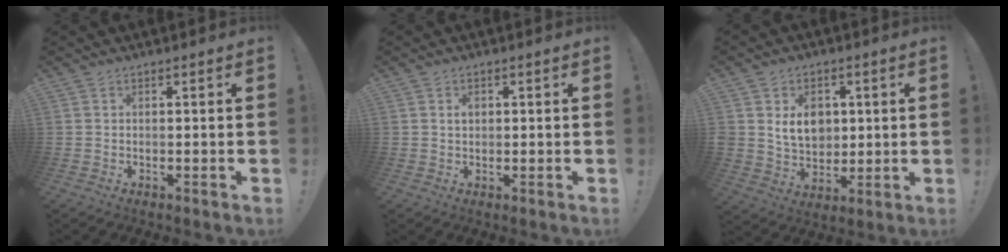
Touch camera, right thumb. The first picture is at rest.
{"total": 2.0, "force": [0.5, 1.7, 0.9], "torque": [-0.007, 0.000, 0.006]}
{"total": 10.3, "force": [2.9, 8.6, 4.8], "torque": [-0.070, -0.014, 0.060]}